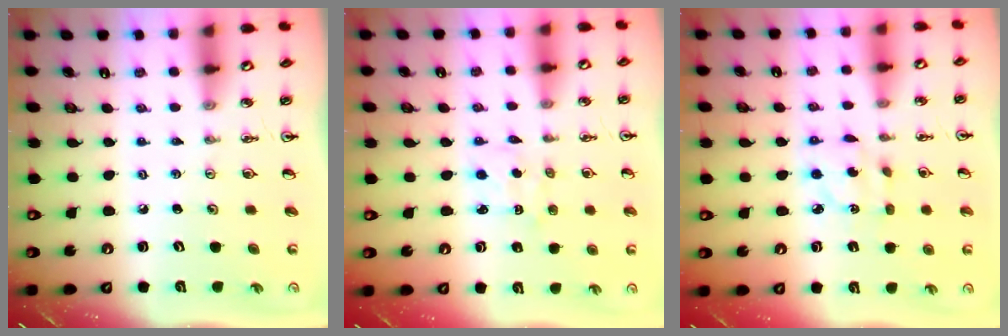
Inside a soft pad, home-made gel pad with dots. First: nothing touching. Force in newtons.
{"total": 2.4, "press": 2.4, "slide": 0.3}
{"total": 4.2, "press": 4.2, "slide": 0.3}